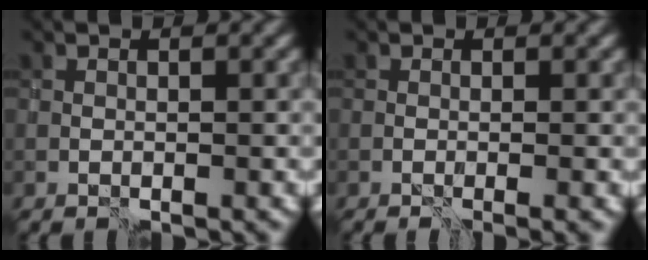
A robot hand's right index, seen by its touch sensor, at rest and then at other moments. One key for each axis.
{"total": 0.9, "fx": -0.5, "fy": -0.7, "fz": 0.3, "tx": 0.005, "ty": 0.000, "tz": -0.011}